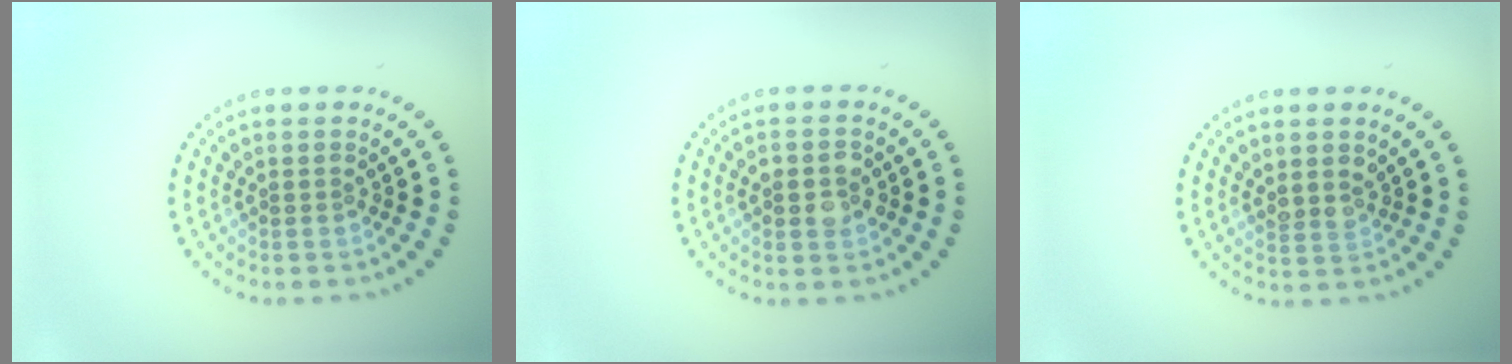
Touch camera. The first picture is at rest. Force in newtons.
{"total": 2.7, "press": 2.7, "slide": 0.2}
{"total": 1.8, "press": 1.5, "slide": 1.0}